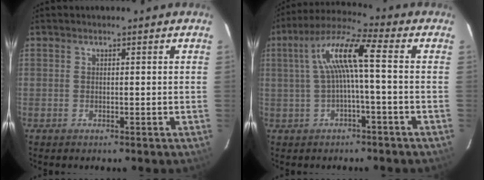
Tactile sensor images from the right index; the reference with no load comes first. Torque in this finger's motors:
{"motor_torque": [1.44, 0.24, 0.72, 0.18]}